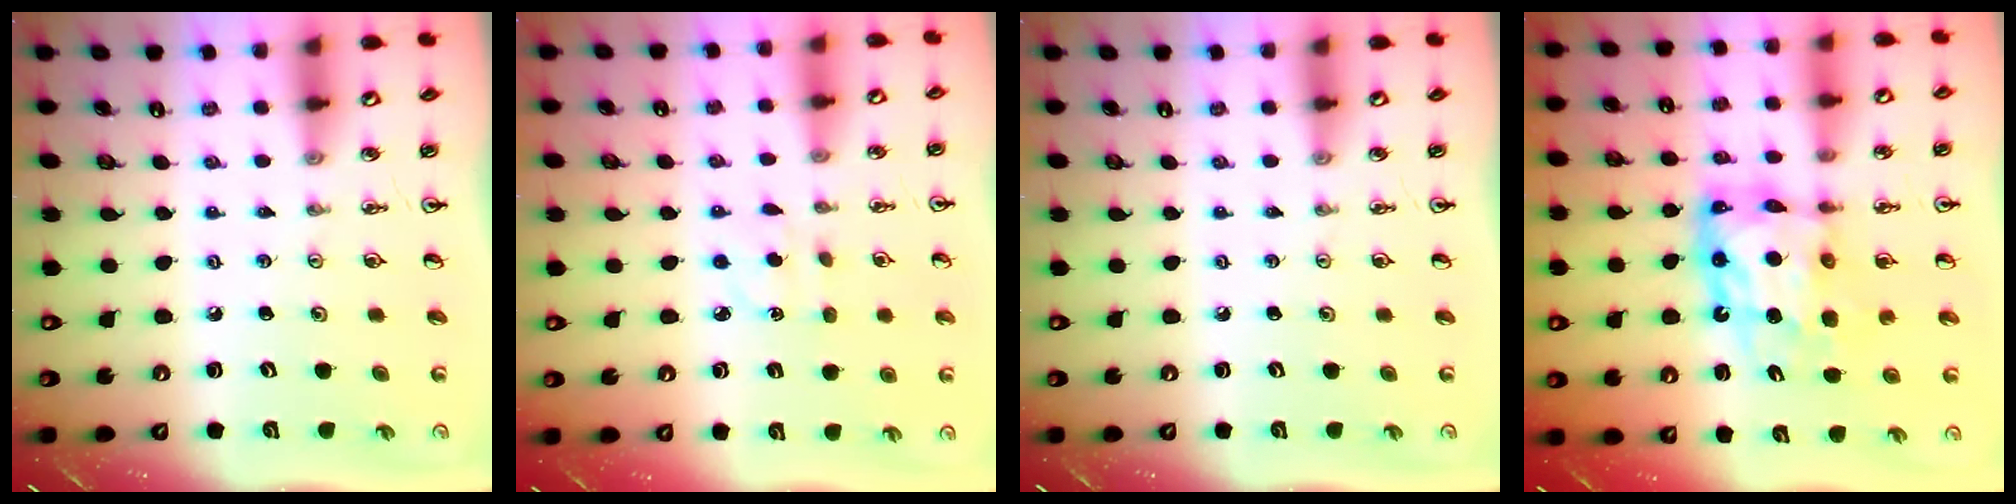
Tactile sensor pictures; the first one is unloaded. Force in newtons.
{"total": 2.6, "press": 2.6, "slide": 0.5}
{"total": 0.0}
{"total": 11.8, "press": 11.8, "slide": 0.8}